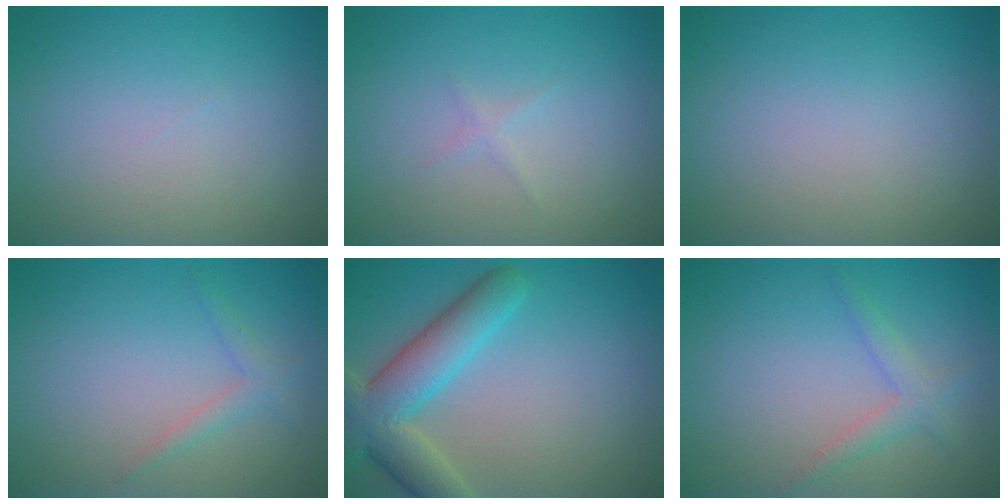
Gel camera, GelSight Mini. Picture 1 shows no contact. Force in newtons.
{"total": 0.6, "press": 0.6, "slide": 0.0}
{"total": 0.0}
{"total": 1.4, "press": 1.4, "slide": 0.1}
{"total": 6.6, "press": 6.5, "slide": 0.4}
{"total": 2.0, "press": 2.0, "slide": 0.2}